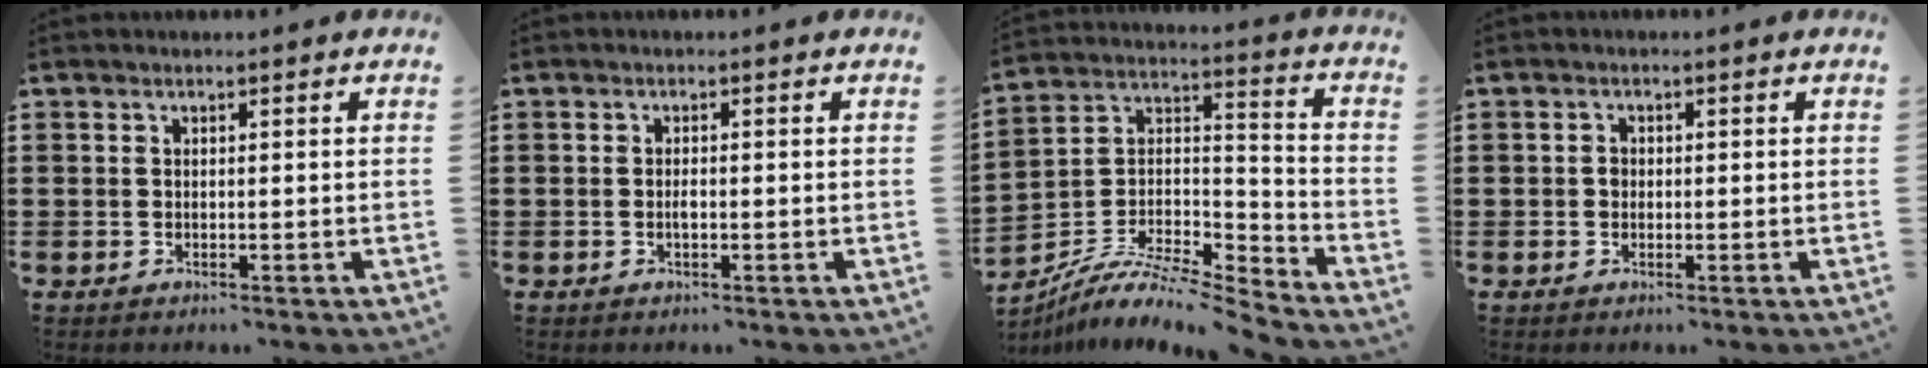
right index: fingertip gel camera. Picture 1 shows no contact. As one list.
[{"total": 1.1, "force": [-0.2, 0.4, 1.0], "torque": [-0.019, -0.002, -0.004]}, {"total": 8.8, "force": [-7.7, 1.9, 3.8], "torque": [-0.082, 0.003, -0.158]}, {"total": 1.1, "force": [-0.1, 0.9, 0.6], "torque": [-0.014, 0.004, -0.002]}]